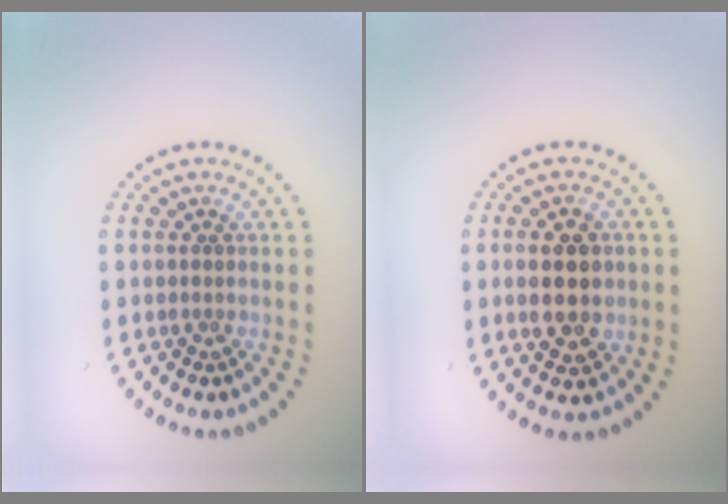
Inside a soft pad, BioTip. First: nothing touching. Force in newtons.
{"total": 3.9, "press": 3.9, "slide": 0.2}